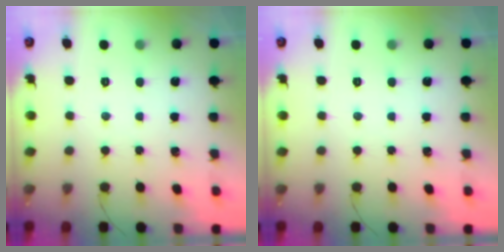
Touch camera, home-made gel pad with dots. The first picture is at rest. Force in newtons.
{"total": 0.0}